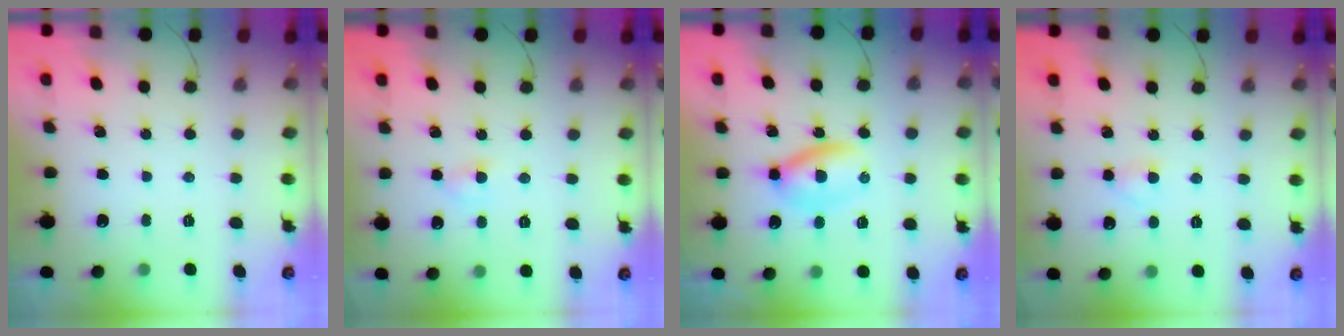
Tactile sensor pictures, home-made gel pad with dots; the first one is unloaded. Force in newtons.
{"total": 2.8, "press": 2.6, "slide": 1.0}
{"total": 5.4, "press": 5.4, "slide": 0.9}
{"total": 2.3, "press": 2.1, "slide": 1.0}